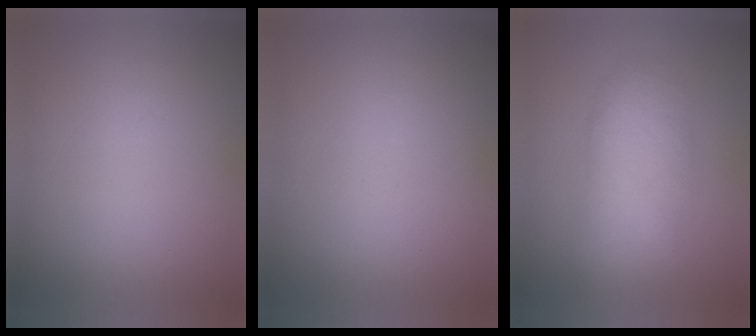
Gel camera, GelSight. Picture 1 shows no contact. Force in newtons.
{"total": 0.0}
{"total": 4.5}